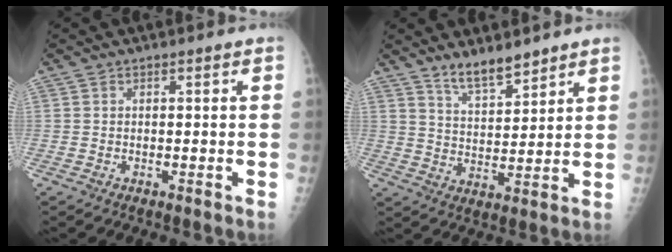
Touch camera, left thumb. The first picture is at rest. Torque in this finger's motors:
{"motor_torque": [1.14, 0.44, 0.46, -0.42, 0.04]}